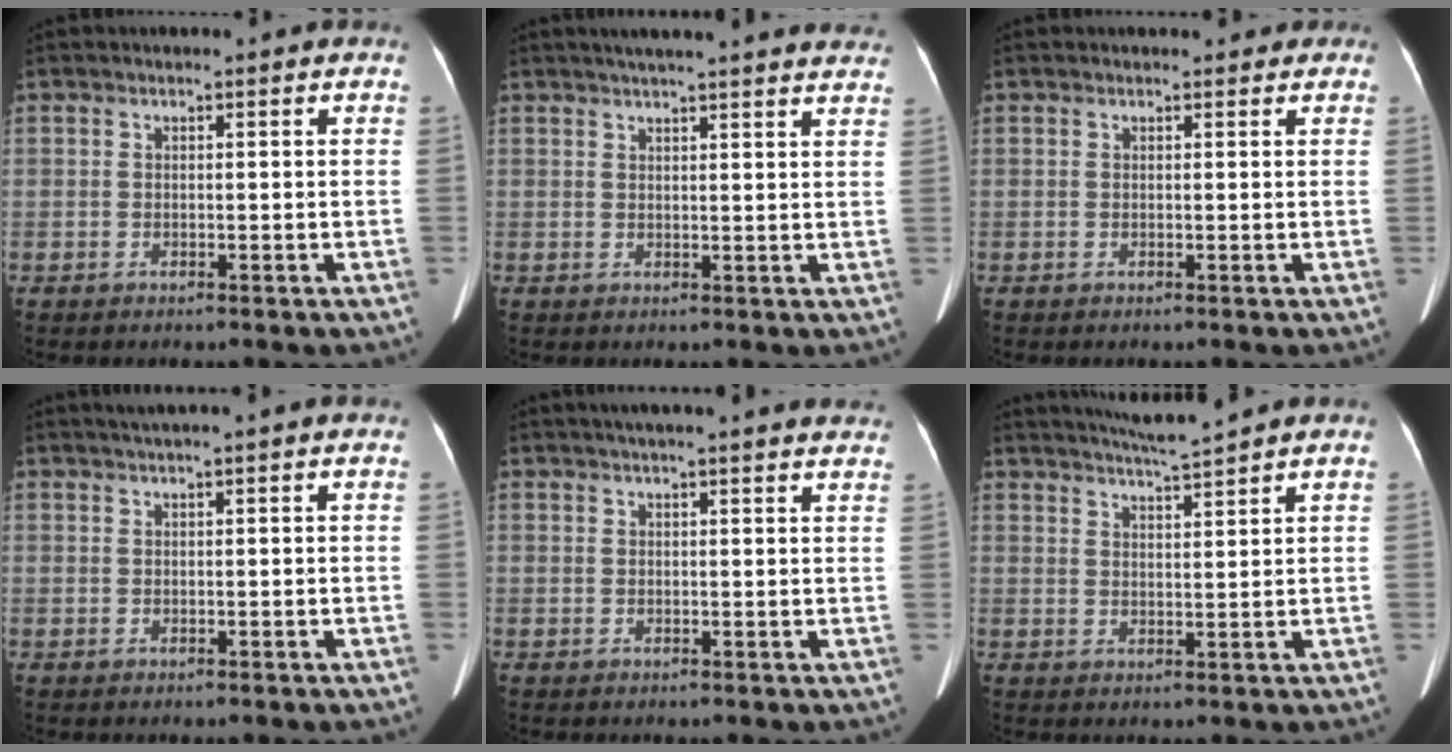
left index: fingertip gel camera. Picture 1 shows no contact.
{"total": 18.8, "force": [17.0, 1.5, 7.8], "torque": [-0.109, 0.016, 0.203]}
{"total": 2.7, "force": [2.1, 1.4, 0.8], "torque": [-0.003, 0.003, 0.015]}
{"total": 2.6, "force": [2.1, -0.7, 1.4], "torque": [-0.019, 0.018, 0.039]}
{"total": 15.2, "force": [13.7, 1.4, 6.4], "torque": [-0.085, 0.029, 0.161]}
{"total": 5.5, "force": [5.1, -1.2, 1.7], "torque": [-0.035, -0.001, 0.089]}